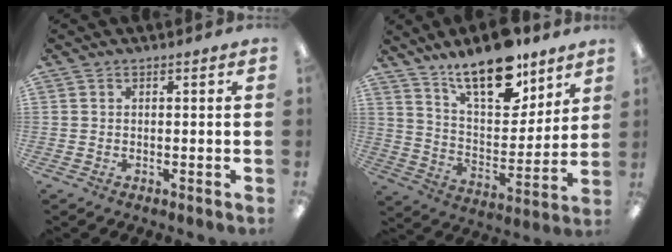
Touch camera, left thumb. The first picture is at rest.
{"total": 17.1, "force": [13.1, 6.5, 8.8], "torque": [-0.153, -0.081, 0.228]}